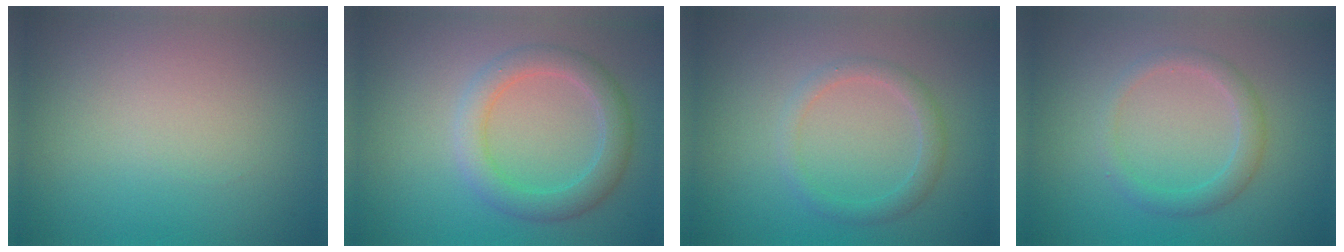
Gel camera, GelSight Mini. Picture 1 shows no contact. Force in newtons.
{"total": 3.4, "press": 3.4, "slide": 0.1}
{"total": 1.9, "press": 1.9, "slide": 0.1}
{"total": 2.1, "press": 2.1, "slide": 0.2}